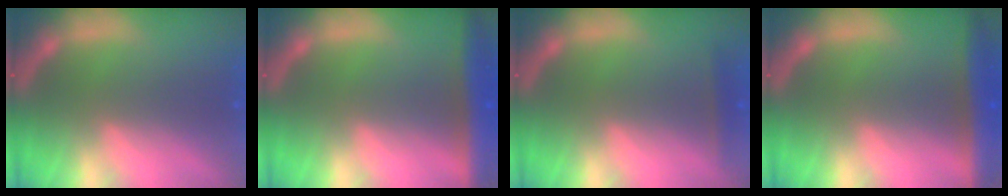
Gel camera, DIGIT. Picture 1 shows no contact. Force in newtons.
{"total": 6.4}
{"total": 1.4}
{"total": 6.0}